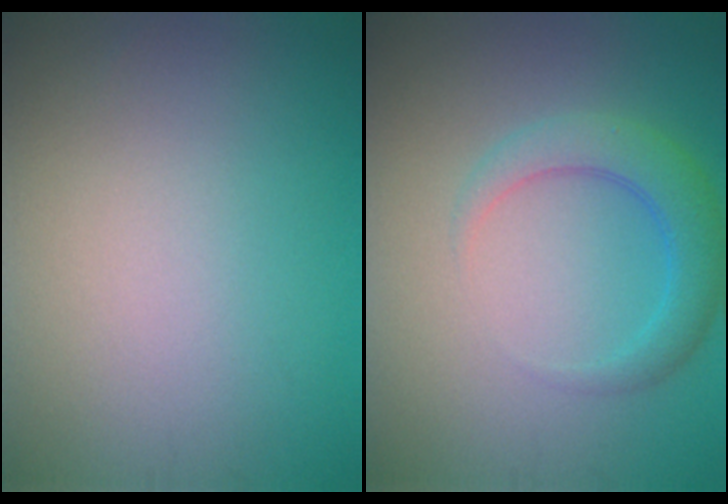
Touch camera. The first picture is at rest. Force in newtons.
{"total": 3.4, "press": 3.3, "slide": 0.2}